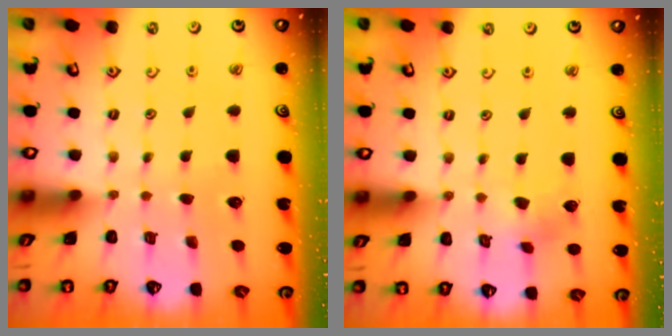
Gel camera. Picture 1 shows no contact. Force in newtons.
{"total": 2.9, "press": 2.8, "slide": 0.8}